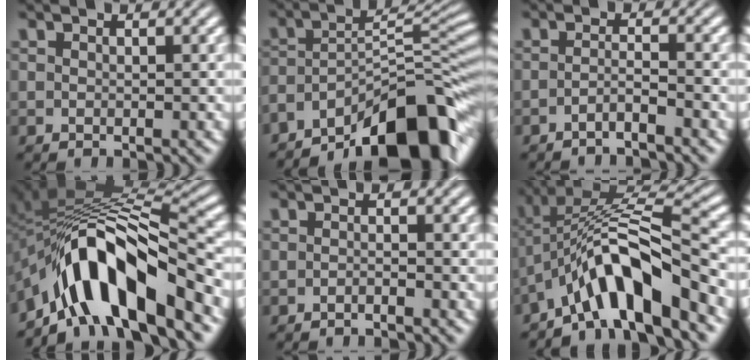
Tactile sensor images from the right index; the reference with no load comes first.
{"total": 14.0, "force": [-7.5, 6.5, 9.9], "torque": [-0.134, -0.032, -0.101]}
{"total": 2.4, "force": [-2.2, -0.2, 0.8], "torque": [-0.010, -0.011, -0.035]}
{"total": 15.4, "force": [-2.6, 8.0, 12.9], "torque": [-0.217, -0.003, -0.036]}
{"total": 1.3, "force": [-1.3, -0.4, 0.0], "torque": [0.001, -0.003, -0.022]}
{"total": 8.8, "force": [-2.1, 4.5, 7.2], "torque": [-0.119, -0.005, -0.026]}